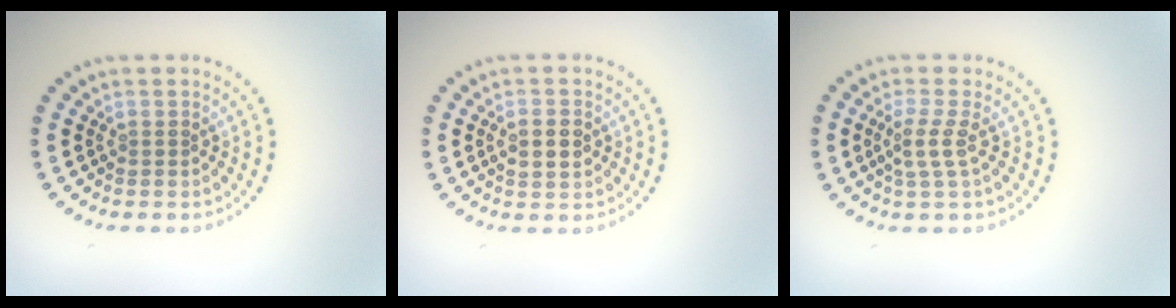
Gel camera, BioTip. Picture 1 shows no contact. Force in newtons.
{"total": 2.3, "press": 2.3, "slide": 0.2}
{"total": 2.1, "press": 1.7, "slide": 1.3}